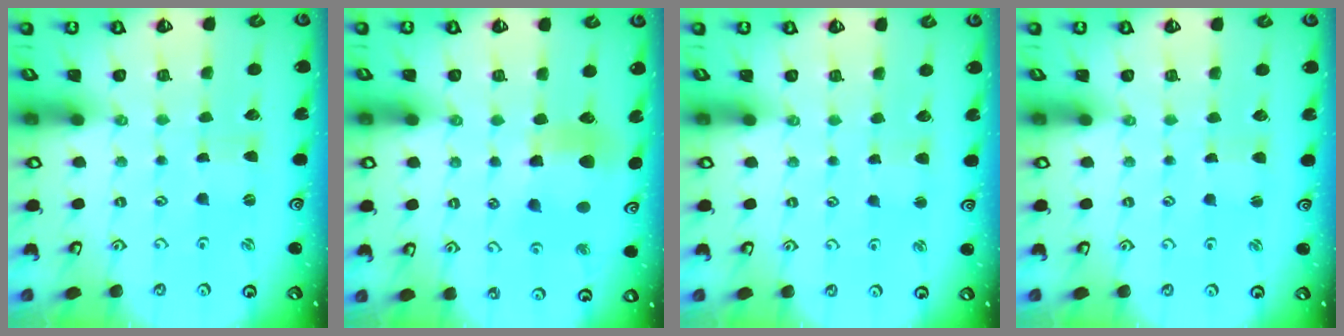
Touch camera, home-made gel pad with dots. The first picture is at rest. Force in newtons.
{"total": 9.5, "press": 9.3, "slide": 1.7}
{"total": 2.2, "press": 2.2, "slide": 0.3}
{"total": 1.0, "press": 1.0, "slide": 0.1}